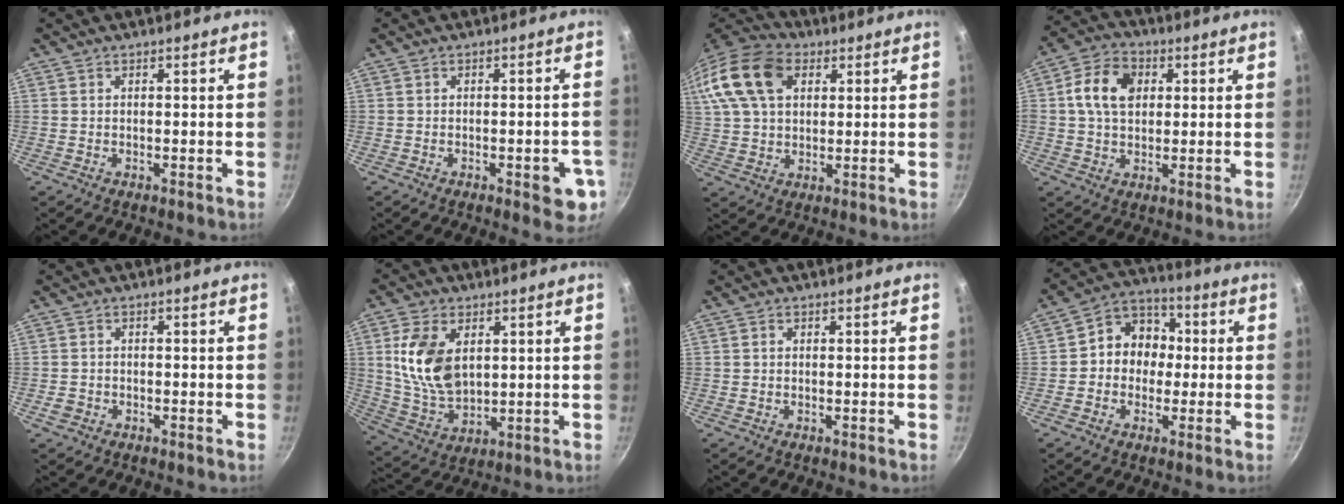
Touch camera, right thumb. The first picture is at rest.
{"total": 6.5, "force": [-2.2, 2.7, 5.5], "torque": [-0.048, 0.006, -0.025]}
{"total": 22.0, "force": [8.1, 14.9, 13.9], "torque": [-0.307, 0.029, 0.139]}
{"total": 9.9, "force": [2.1, 7.2, 6.5], "torque": [-0.102, 0.010, 0.024]}
{"total": 2.2, "force": [-1.1, 1.7, 0.9], "torque": [-0.016, 0.011, -0.017]}
{"total": 13.1, "force": [3.2, 8.3, 9.6], "torque": [-0.168, -0.023, 0.072]}
{"total": 0.5, "force": [0.1, 0.5, 0.2], "torque": [-0.001, 0.003, 0.001]}
{"total": 9.9, "force": [0.0, 8.7, 4.8], "torque": [-0.025, 0.029, -0.021]}